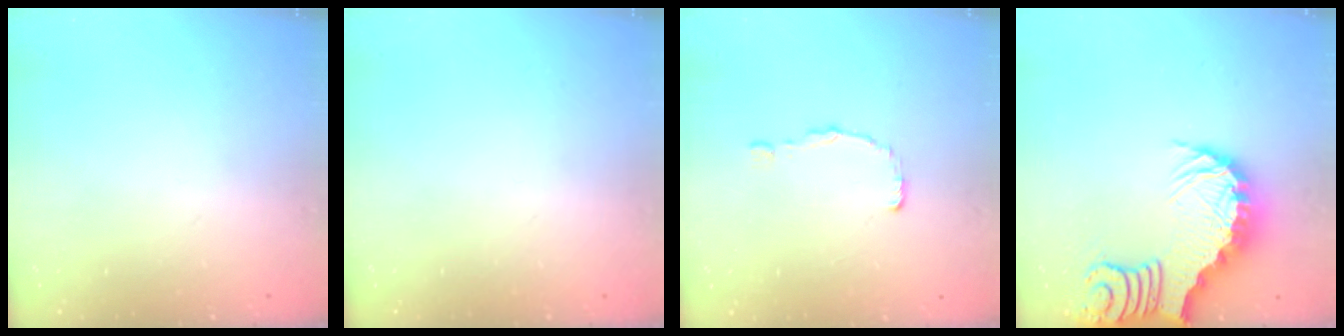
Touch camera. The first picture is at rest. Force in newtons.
{"total": 0.0}
{"total": 0.0}
{"total": 3.8, "press": 3.7, "slide": 0.7}